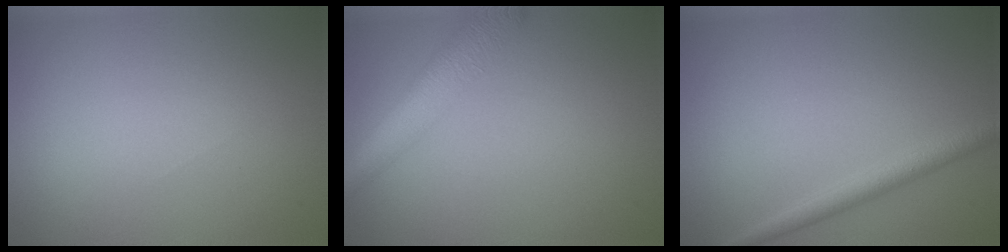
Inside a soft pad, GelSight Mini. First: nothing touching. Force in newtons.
{"total": 5.1, "press": 5.1, "slide": 0.2}
{"total": 2.2, "press": 2.2, "slide": 0.1}